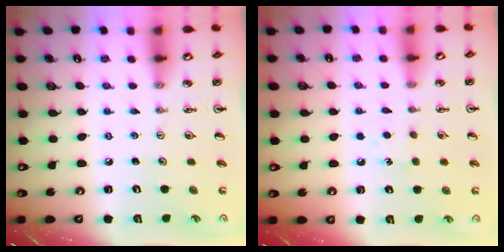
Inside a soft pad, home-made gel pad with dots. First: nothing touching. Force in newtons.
{"total": 5.8, "press": 5.8, "slide": 0.8}